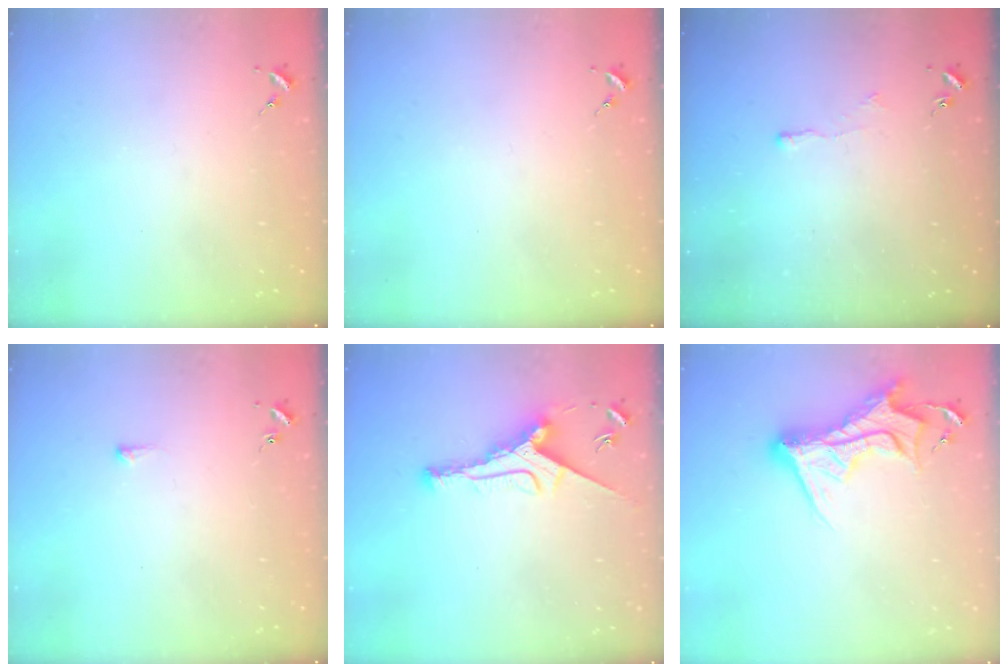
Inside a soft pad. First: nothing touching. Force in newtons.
{"total": 0.0}
{"total": 3.3, "press": 3.2, "slide": 0.7}
{"total": 3.4, "press": 3.4, "slide": 0.6}
{"total": 9.7, "press": 9.7, "slide": 0.4}
{"total": 14.0, "press": 14.0, "slide": 1.2}